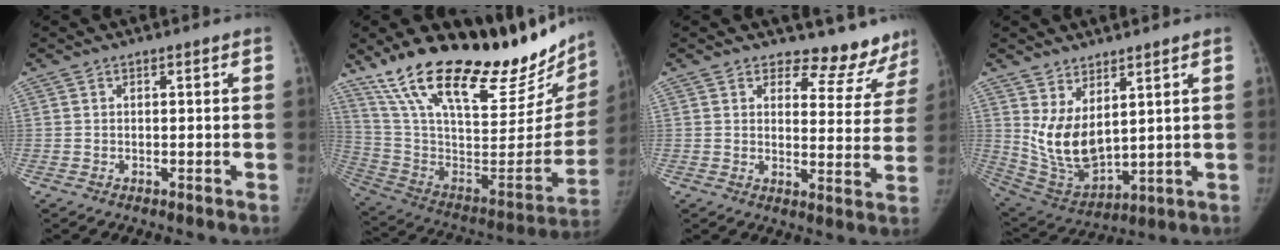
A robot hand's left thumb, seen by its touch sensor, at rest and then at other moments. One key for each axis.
{"total": 36.2, "fx": 26.9, "fy": 11.8, "fz": 21.2, "tx": -0.314, "ty": -0.109, "tz": 0.424}
{"total": 10.8, "fx": 10.1, "fy": 3.9, "fz": 0.7, "tx": 0.045, "ty": -0.090, "tz": 0.105}
{"total": 11.0, "fx": 4.0, "fy": 5.8, "fz": 8.5, "tx": -0.142, "ty": -0.036, "tz": 0.101}